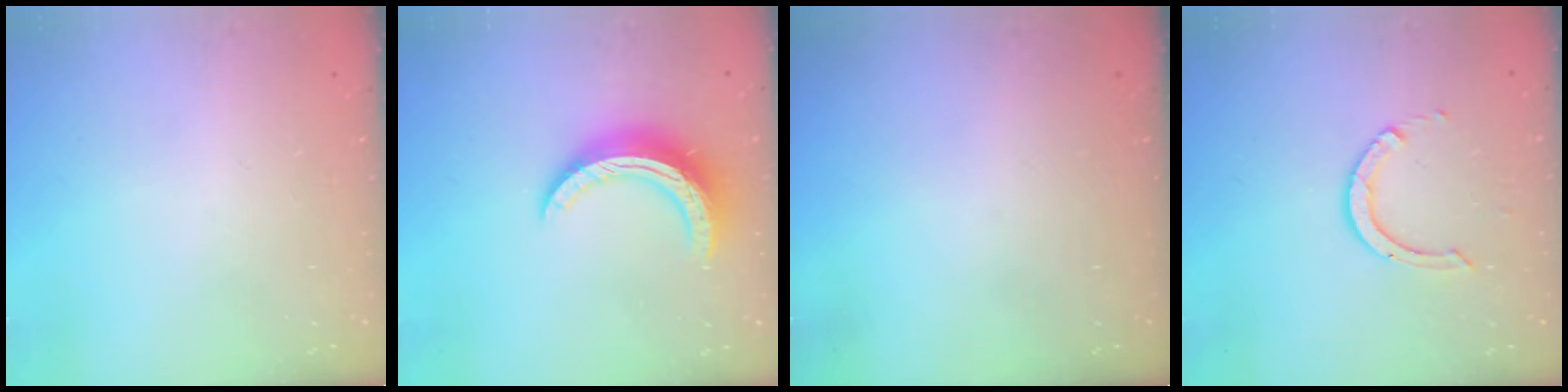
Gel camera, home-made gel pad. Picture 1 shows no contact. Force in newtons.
{"total": 13.2, "press": 13.2, "slide": 0.3}
{"total": 0.0}
{"total": 6.7, "press": 6.7, "slide": 0.5}